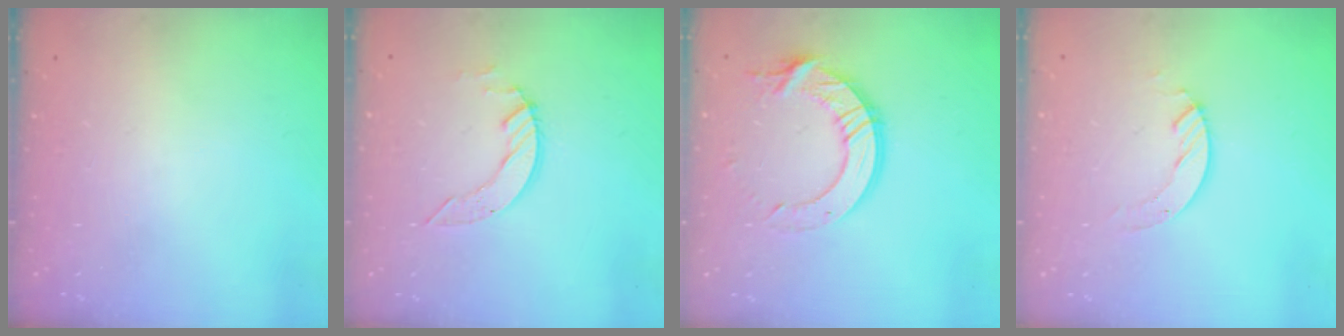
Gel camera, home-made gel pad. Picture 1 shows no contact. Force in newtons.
{"total": 5.4, "press": 5.4, "slide": 0.1}
{"total": 13.5, "press": 13.5, "slide": 1.4}
{"total": 4.1, "press": 4.1, "slide": 0.3}